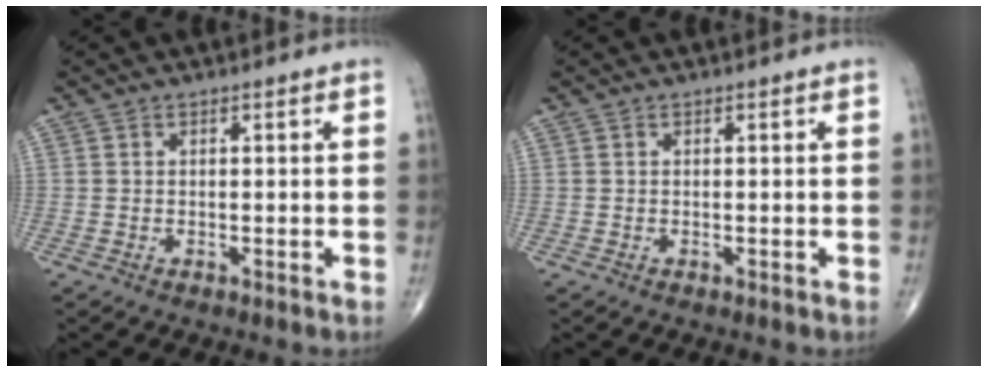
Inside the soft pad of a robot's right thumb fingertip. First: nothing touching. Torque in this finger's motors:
{"motor_torque": [-0.12, 0.08, -0.03, 0.02, 0.00]}